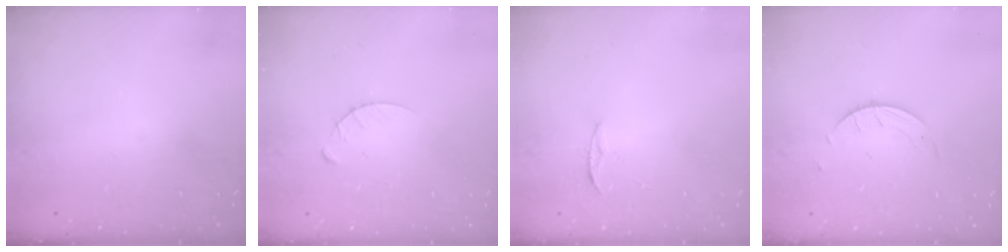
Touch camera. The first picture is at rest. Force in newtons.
{"total": 3.4, "press": 3.4, "slide": 0.4}
{"total": 3.4, "press": 3.4, "slide": 0.4}
{"total": 1.5, "press": 1.5, "slide": 0.1}